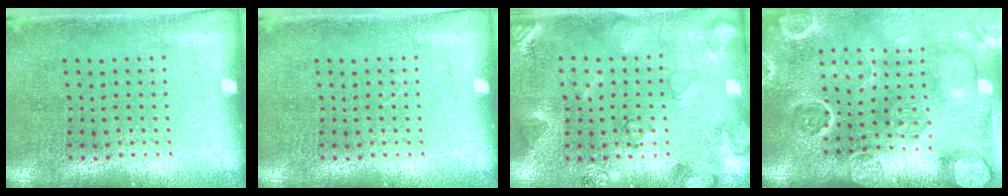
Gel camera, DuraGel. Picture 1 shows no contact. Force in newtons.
{"total": 0.0}
{"total": 2.1, "press": 1.9, "slide": 0.8}
{"total": 4.2, "press": 3.6, "slide": 2.2}